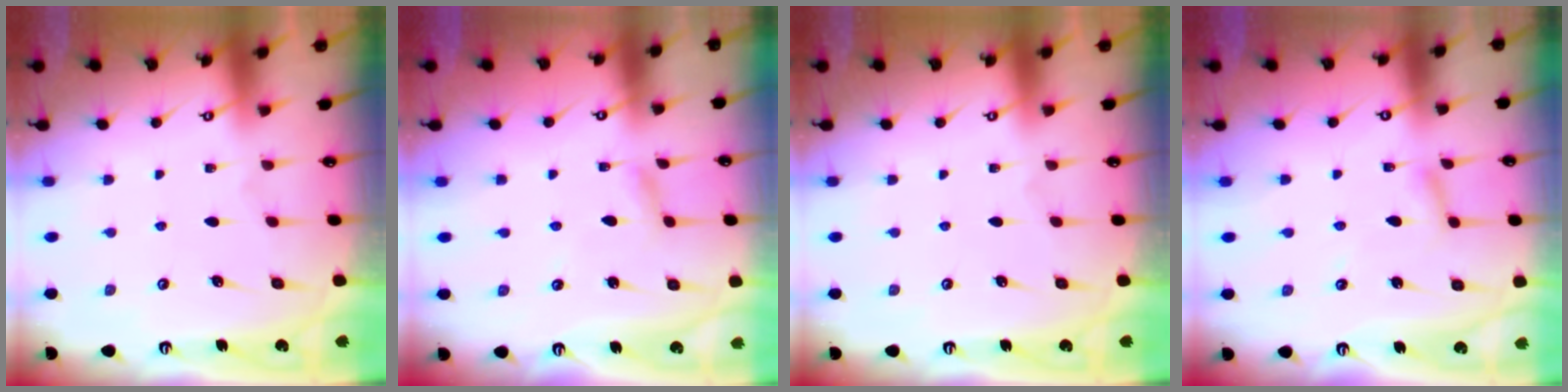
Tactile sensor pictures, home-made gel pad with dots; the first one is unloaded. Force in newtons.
{"total": 2.5, "press": 2.5, "slide": 0.2}
{"total": 0.0}
{"total": 2.2, "press": 2.2, "slide": 0.3}